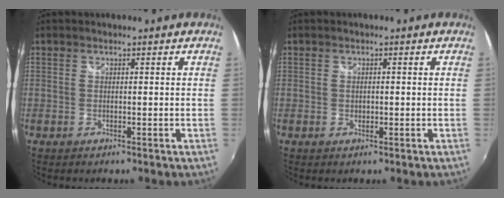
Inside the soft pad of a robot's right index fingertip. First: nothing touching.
{"total": 1.0, "force": [0.0, 0.8, 0.6], "torque": [-0.010, 0.000, -0.001]}